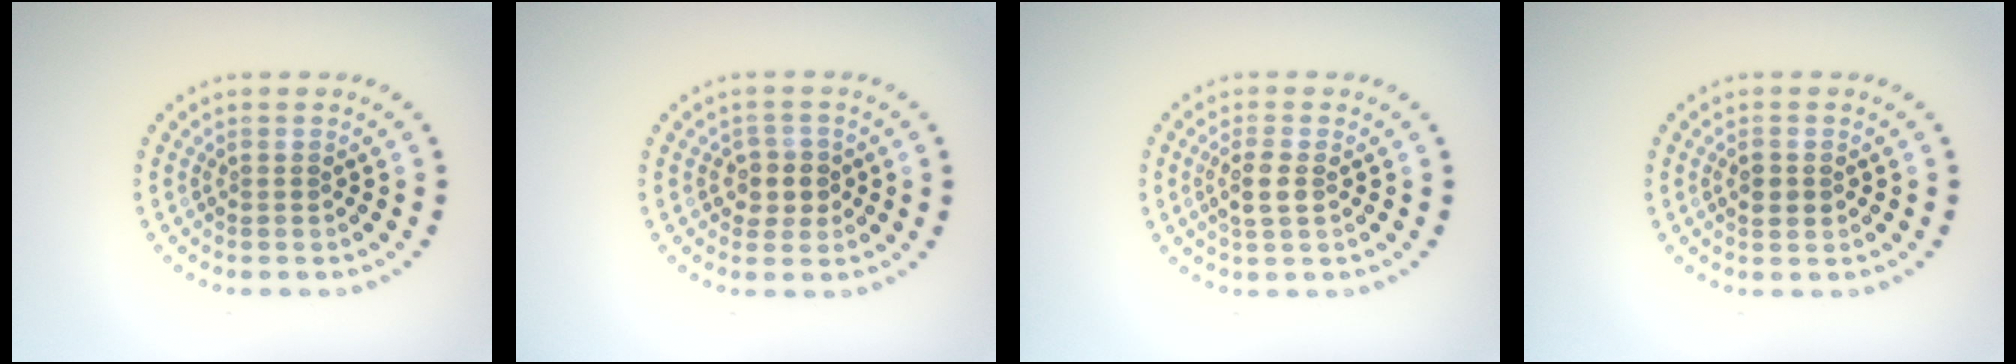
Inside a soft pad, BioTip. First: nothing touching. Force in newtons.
{"total": 2.1, "press": 2.0, "slide": 0.7}
{"total": 1.9, "press": 1.8, "slide": 0.6}
{"total": 1.5, "press": 1.5, "slide": 0.1}